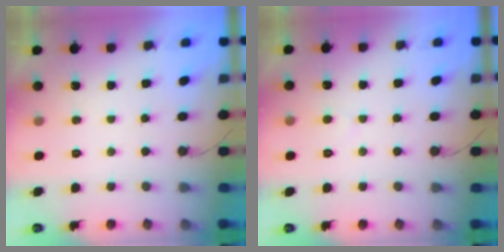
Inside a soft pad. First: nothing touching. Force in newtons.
{"total": 2.6, "press": 2.6, "slide": 0.2}